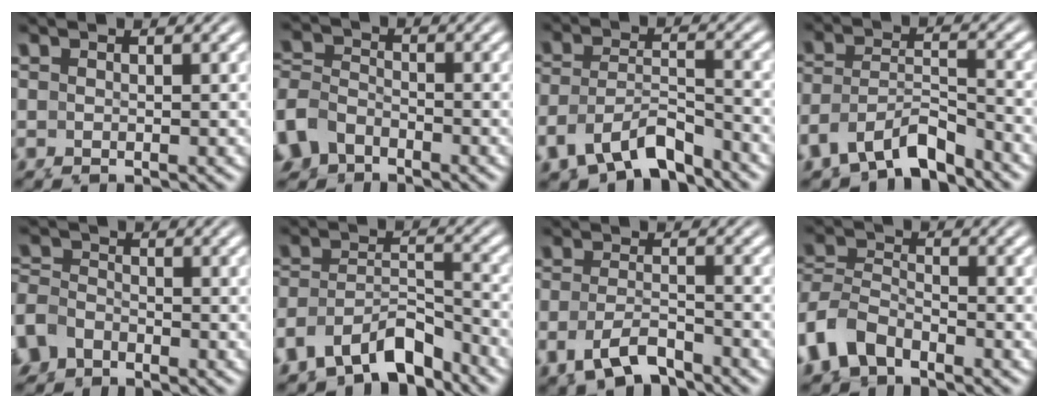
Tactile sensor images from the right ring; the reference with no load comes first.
{"total": 5.5, "force": [-2.1, 5.0, 1.1], "torque": [-0.048, -0.022, -0.034]}
{"total": 6.0, "force": [-3.8, 3.9, 2.6], "torque": [-0.068, -0.030, -0.051]}
{"total": 6.8, "force": [-4.3, 4.7, 2.5], "torque": [-0.072, -0.031, -0.066]}
{"total": 4.4, "force": [-1.9, 3.9, 0.6], "torque": [-0.029, -0.018, -0.032]}
{"total": 8.4, "force": [-5.4, 5.7, 2.9], "torque": [-0.072, -0.033, -0.084]}
{"total": 4.2, "force": [-2.9, 2.2, 2.0], "torque": [-0.043, -0.019, -0.039]}
{"total": 6.0, "force": [-2.9, 5.1, 1.6], "torque": [-0.060, -0.016, -0.052]}